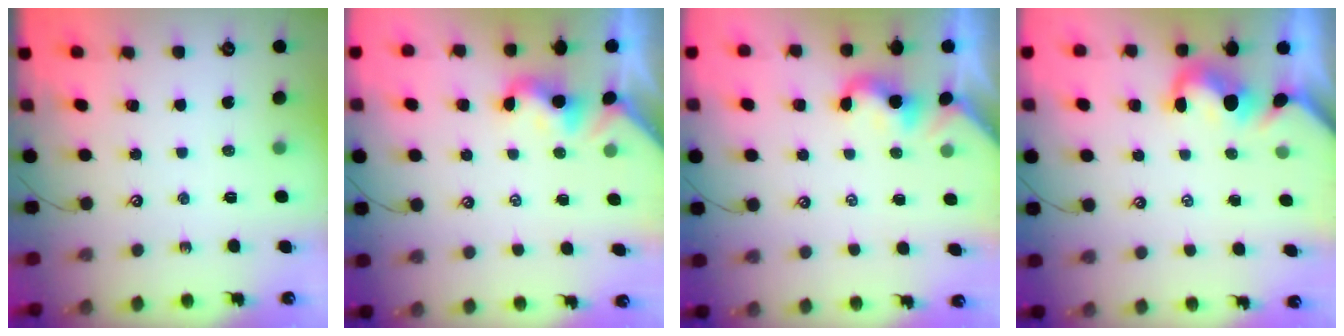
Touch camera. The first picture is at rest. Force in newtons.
{"total": 2.1, "press": 2.1, "slide": 0.5}
{"total": 2.4, "press": 2.4, "slide": 0.1}
{"total": 1.6, "press": 1.5, "slide": 0.6}